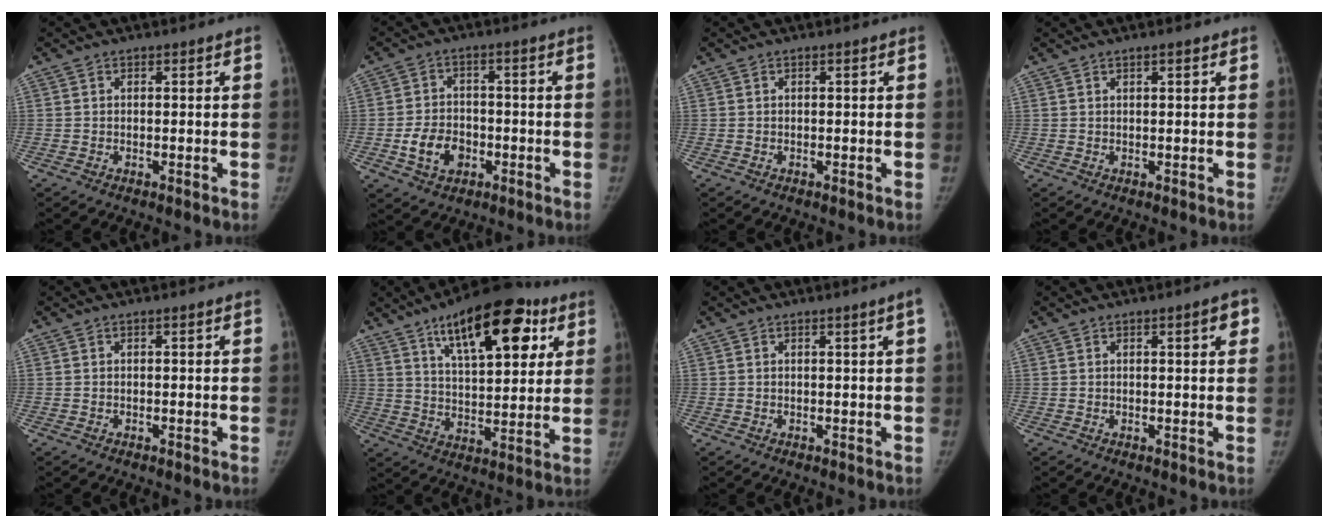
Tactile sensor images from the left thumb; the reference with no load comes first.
{"total": 7.4, "force": [-2.6, 5.5, 4.1], "torque": [-0.057, 0.016, -0.041]}
{"total": 0.0}
{"total": 0.9, "force": [0.6, 0.2, 0.7], "torque": [-0.007, -0.001, 0.009]}
{"total": 0.0}
{"total": 20.7, "force": [10.2, 8.8, 15.8], "torque": [-0.194, -0.026, 0.160]}
{"total": 1.4, "force": [0.6, -0.6, 1.2], "torque": [-0.018, -0.003, 0.014]}
{"total": 3.1, "force": [1.3, 0.6, 2.8], "torque": [-0.029, -0.001, 0.015]}